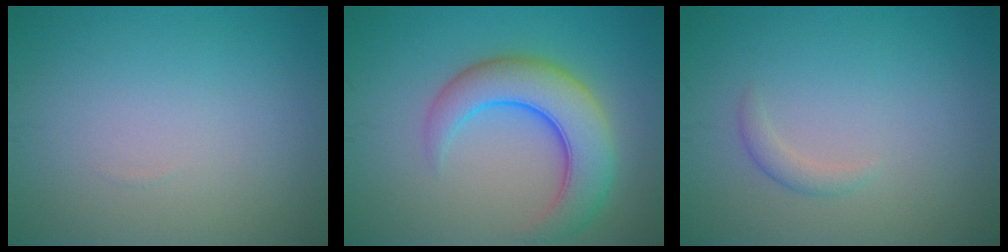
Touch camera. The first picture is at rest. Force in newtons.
{"total": 7.1, "press": 7.1, "slide": 0.4}
{"total": 1.1, "press": 1.1, "slide": 0.1}